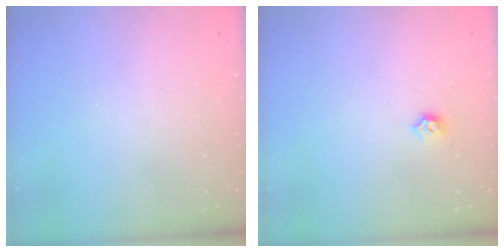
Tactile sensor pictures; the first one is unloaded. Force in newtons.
{"total": 3.5, "press": 3.5, "slide": 0.6}